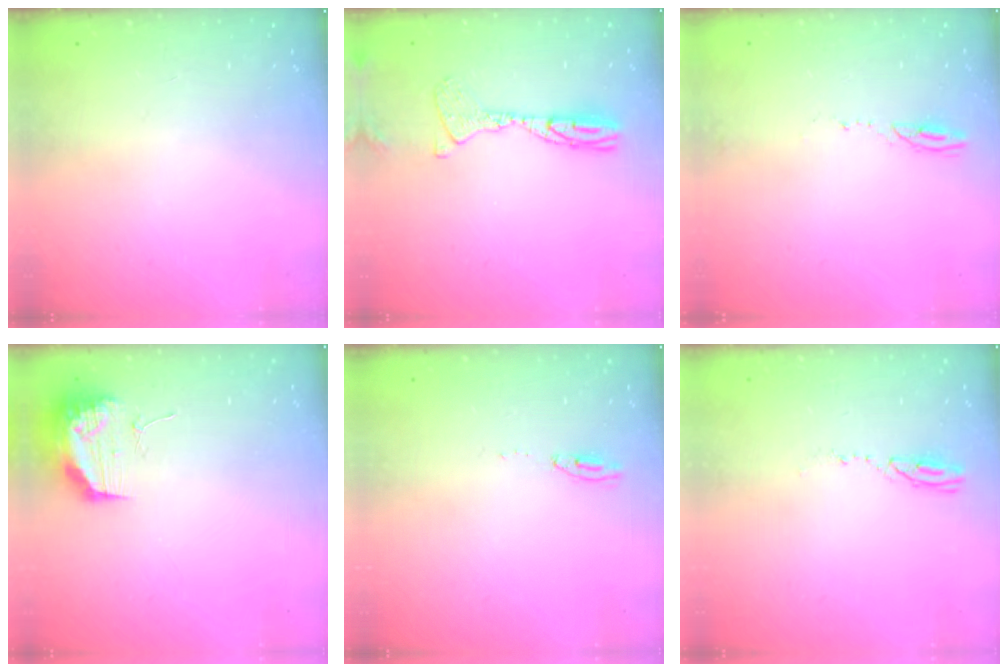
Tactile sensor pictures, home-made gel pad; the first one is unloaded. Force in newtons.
{"total": 11.8, "press": 11.6, "slide": 2.1}
{"total": 3.3, "press": 3.3, "slide": 0.4}
{"total": 17.0, "press": 13.3, "slide": 10.6}
{"total": 4.1, "press": 4.1, "slide": 0.4}
{"total": 4.1, "press": 4.1, "slide": 0.4}